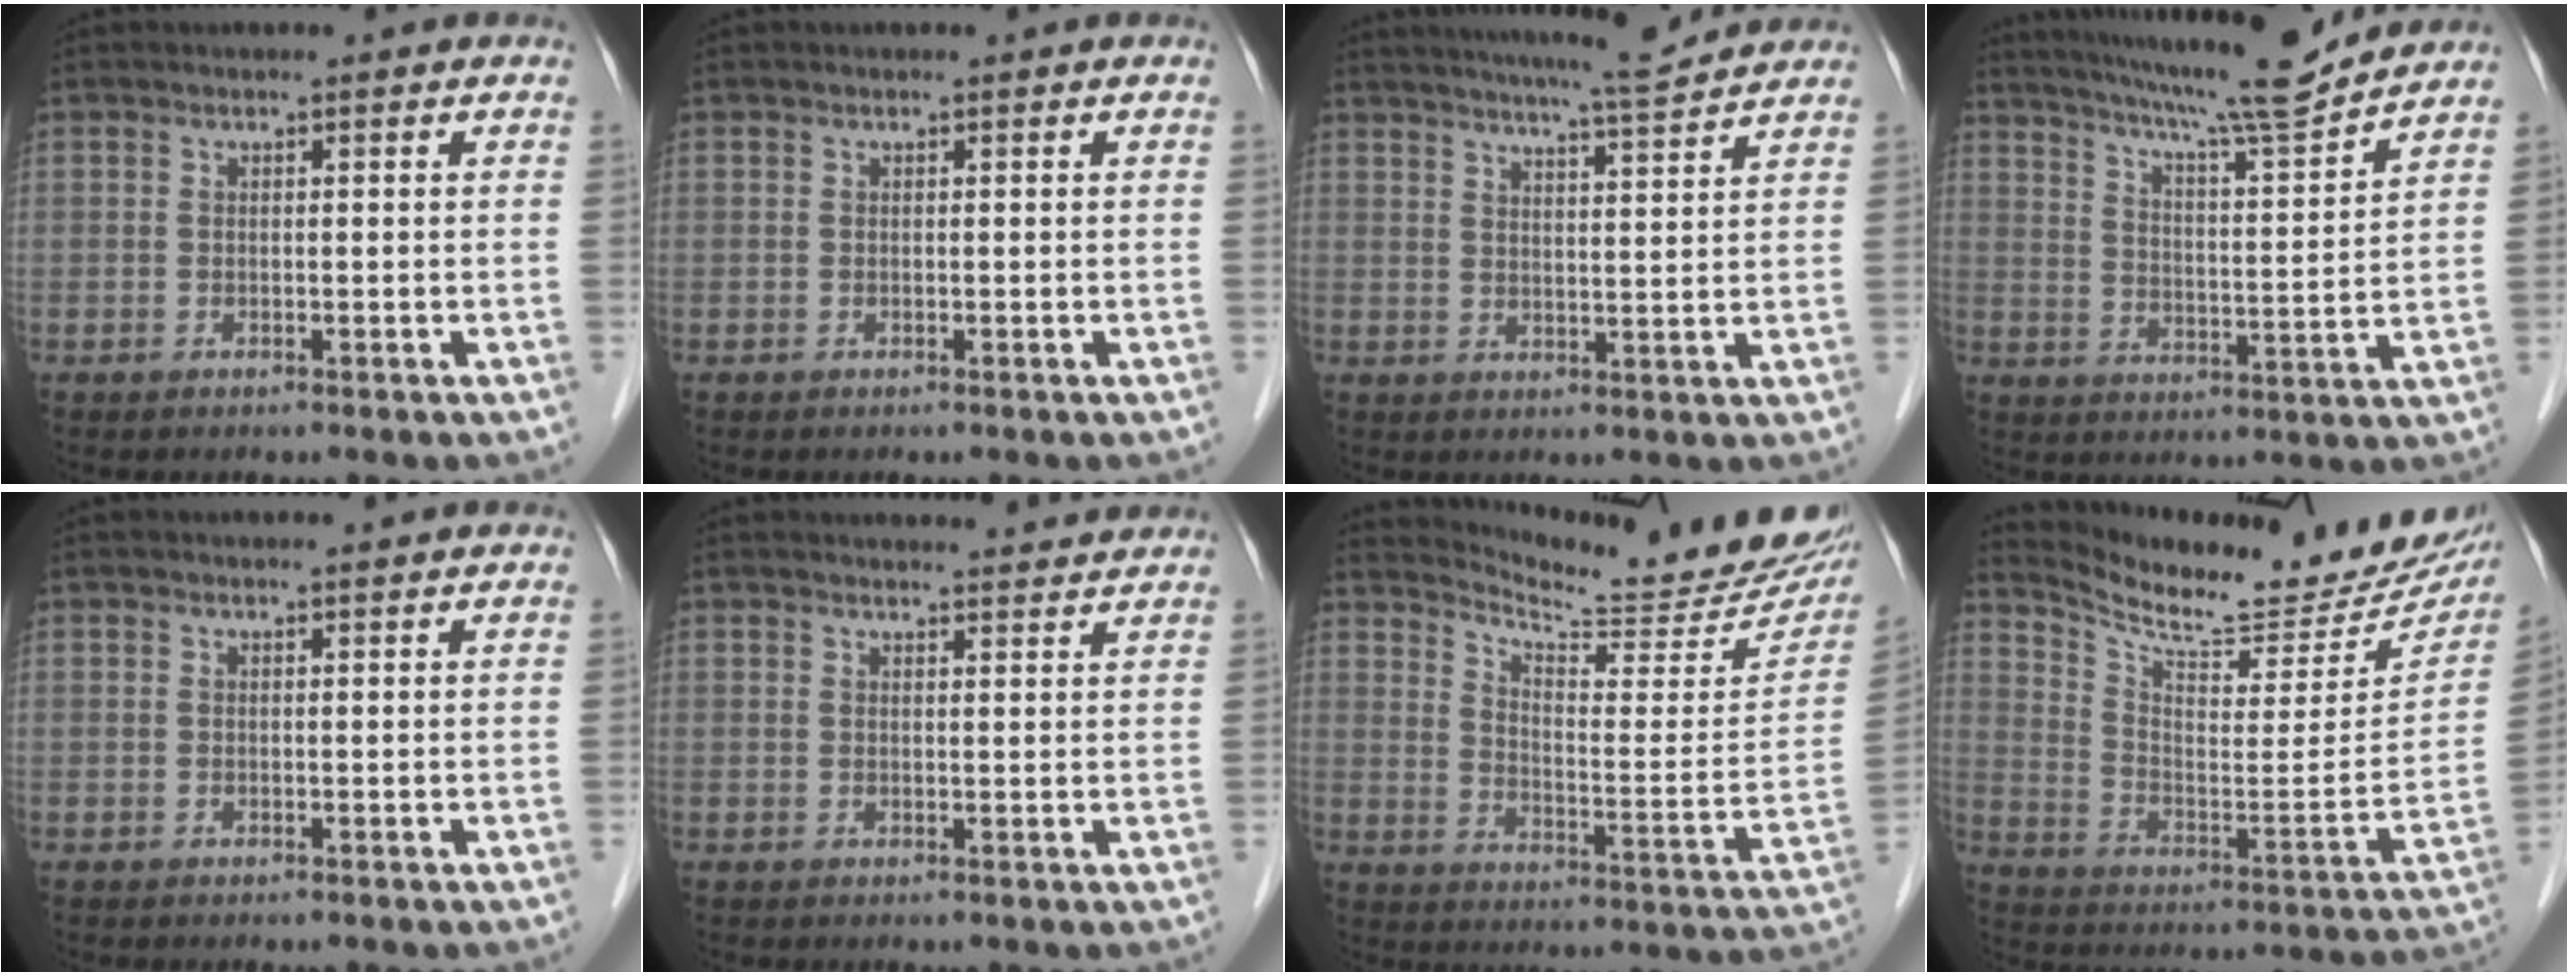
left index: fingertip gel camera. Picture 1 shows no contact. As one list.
[{"total": 0.0}, {"total": 8.8, "force": [8.1, -0.6, 3.5], "torque": [-0.057, -0.003, 0.110]}, {"total": 14.5, "force": [12.9, -0.5, 6.5], "torque": [-0.115, -0.014, 0.189]}, {"total": 0.5, "force": [-0.5, -0.2, 0.1], "torque": [-0.003, -0.002, -0.007]}, {"total": 4.4, "force": [4.3, 0.3, 0.6], "torque": [-0.008, 0.003, 0.038]}, {"total": 18.4, "force": [17.5, 1.6, 5.4], "torque": [-0.085, -0.093, 0.219]}, {"total": 20.1, "force": [18.4, 3.7, 7.1], "torque": [-0.117, -0.069, 0.257]}]